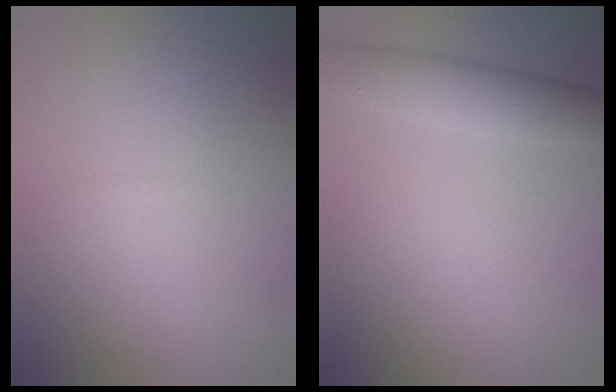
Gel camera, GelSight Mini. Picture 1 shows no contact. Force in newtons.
{"total": 4.0, "press": 4.0, "slide": 0.1}